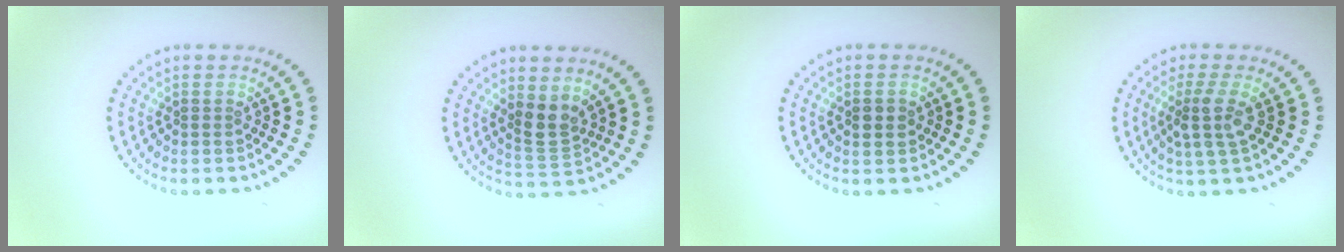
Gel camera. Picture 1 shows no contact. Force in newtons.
{"total": 2.7, "press": 2.2, "slide": 1.5}
{"total": 1.7, "press": 1.7, "slide": 0.0}
{"total": 2.8, "press": 2.2, "slide": 1.8}